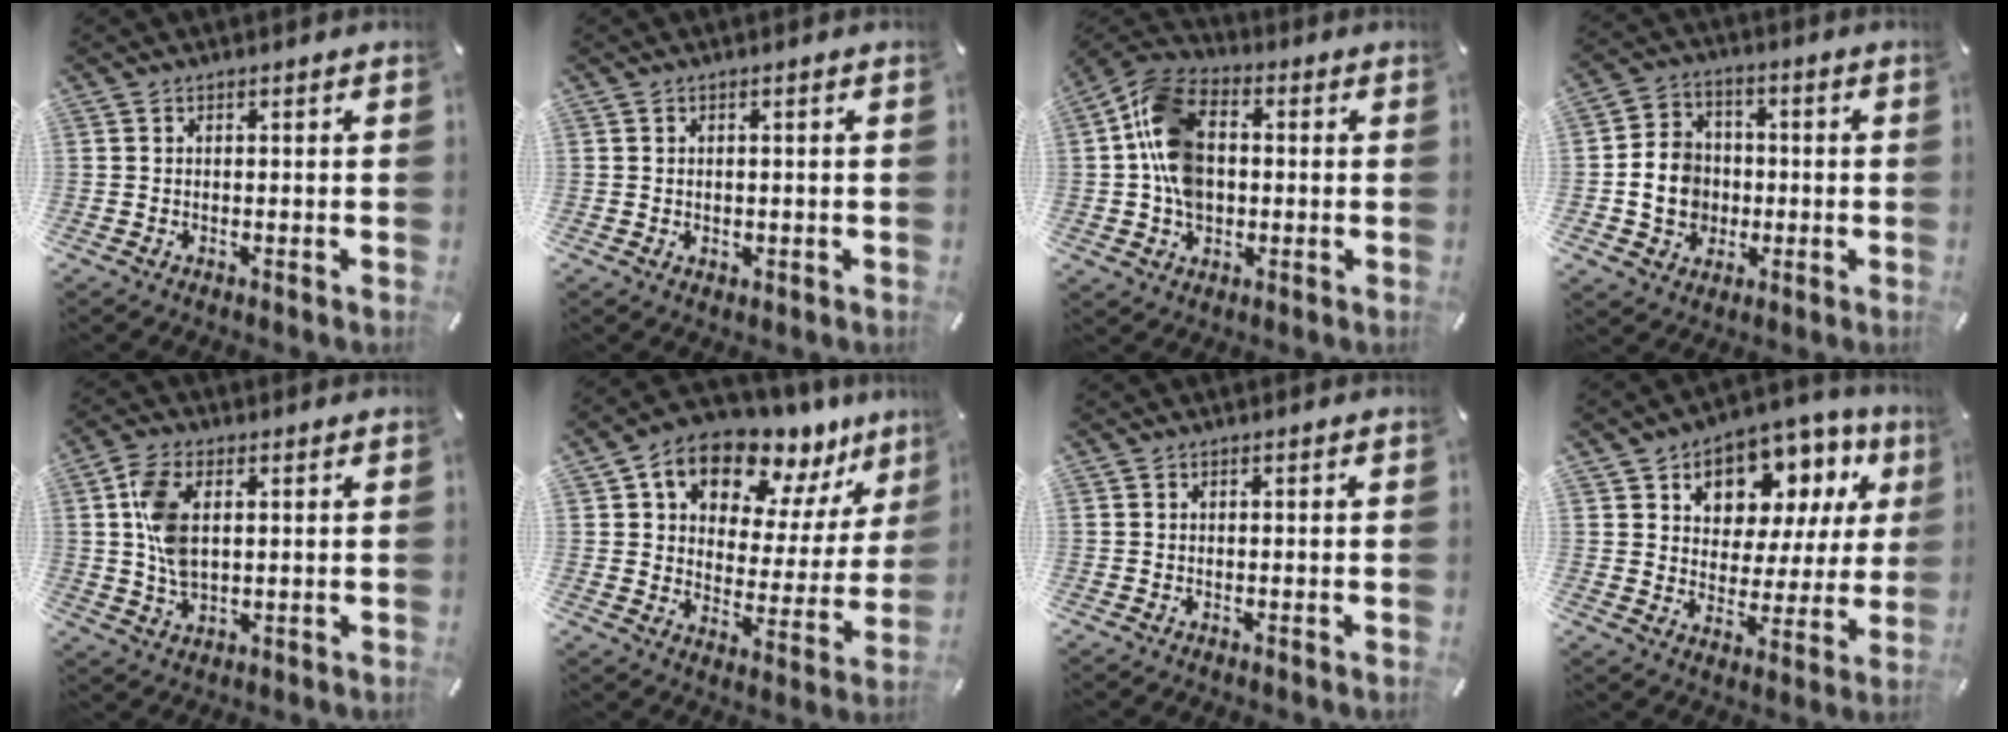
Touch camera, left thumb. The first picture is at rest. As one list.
[{"total": 0.9, "force": [0.1, 0.9, 0.2], "torque": [-0.004, 0.005, 0.000]}, {"total": 13.3, "force": [-0.3, 10.2, 8.7], "torque": [-0.200, 0.024, -0.002]}, {"total": 10.1, "force": [-1.4, 9.1, 4.1], "torque": [-0.097, 0.016, -0.021]}, {"total": 9.0, "force": [1.9, 5.4, 6.9], "torque": [-0.168, 0.002, 0.033]}, {"total": 13.6, "force": [10.4, 7.4, 4.7], "torque": [-0.079, -0.087, 0.183]}, {"total": 0.0}, {"total": 11.4, "force": [5.8, 8.5, 4.8], "torque": [-0.075, -0.042, 0.104]}]